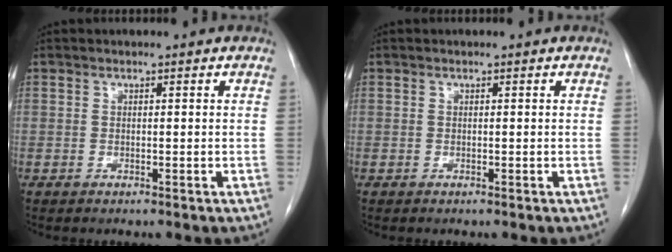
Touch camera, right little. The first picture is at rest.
{"total": 0.0}